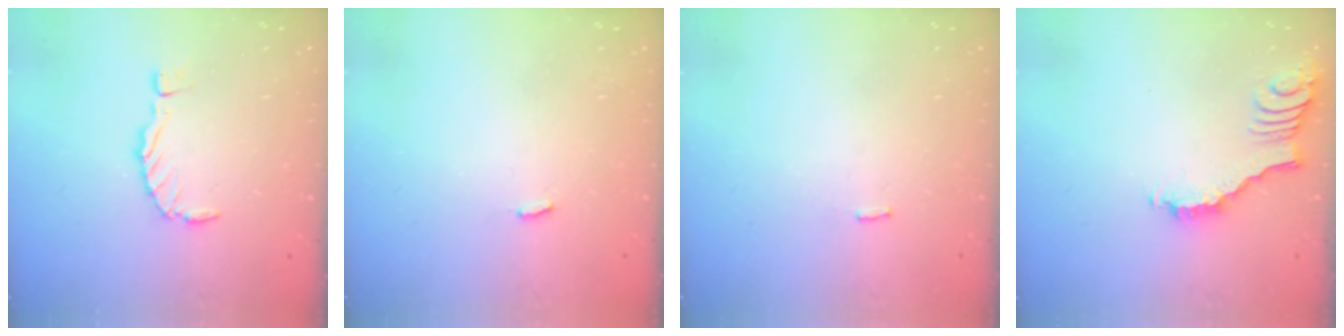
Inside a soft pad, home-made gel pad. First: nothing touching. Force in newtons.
{"total": 2.2, "press": 2.2, "slide": 0.2}
{"total": 2.5, "press": 2.5, "slide": 0.1}
{"total": 2.5, "press": 2.4, "slide": 0.4}